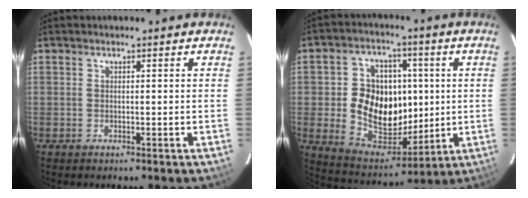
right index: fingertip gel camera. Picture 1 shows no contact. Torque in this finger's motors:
{"motor_torque": [0.75, 0.12, 0.82, 0.16]}